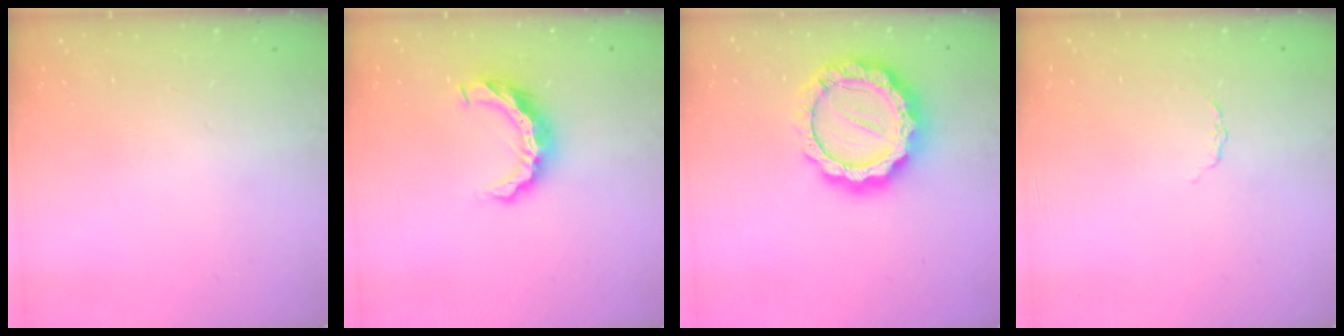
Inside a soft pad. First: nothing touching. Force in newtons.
{"total": 9.4, "press": 9.4, "slide": 0.8}
{"total": 18.6, "press": 18.5, "slide": 1.4}
{"total": 2.0, "press": 2.0, "slide": 0.3}